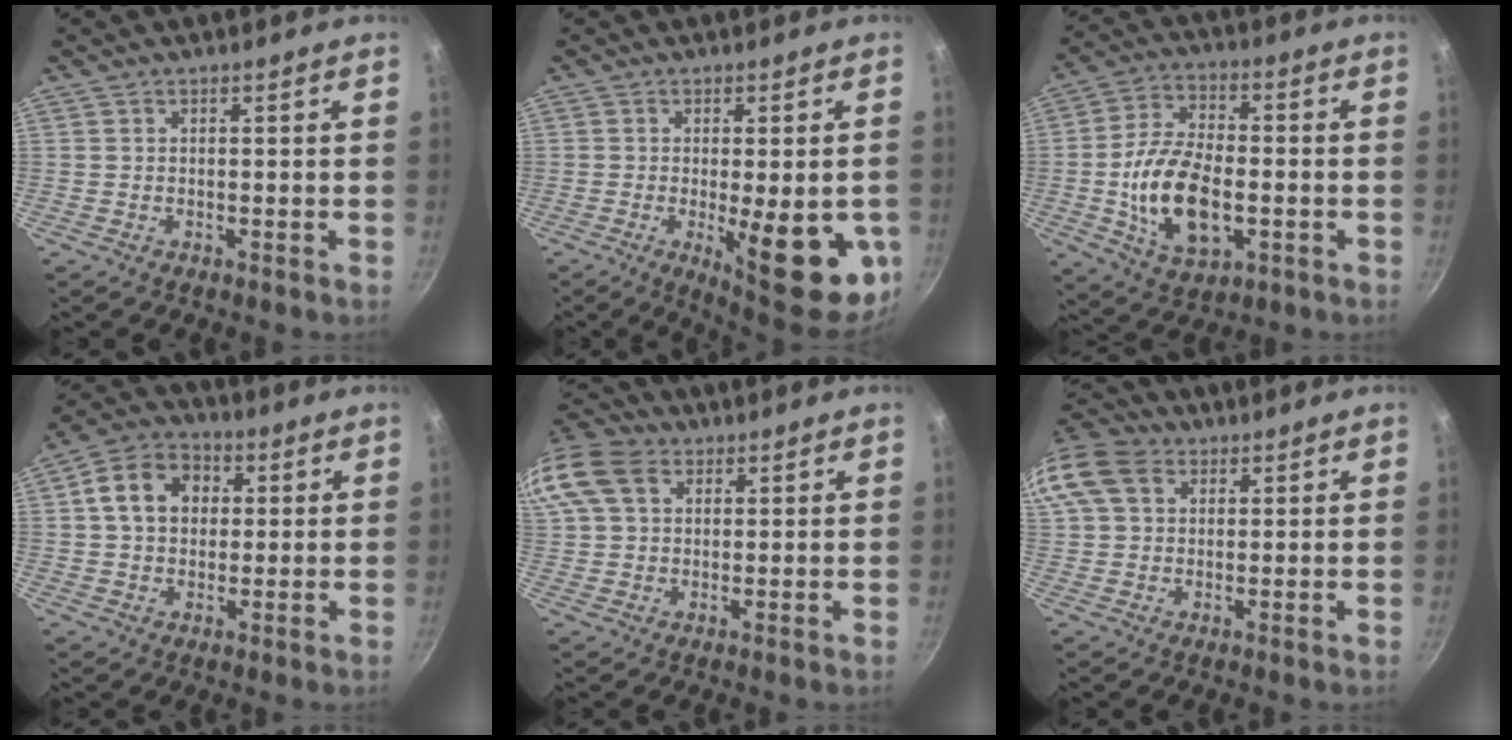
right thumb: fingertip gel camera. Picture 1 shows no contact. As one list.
[{"total": 17.5, "force": [-4.3, 5.6, 16.0], "torque": [-0.177, -0.018, -0.044]}, {"total": 16.2, "force": [-3.0, 9.0, 13.1], "torque": [-0.230, 0.016, -0.050]}, {"total": 10.9, "force": [2.3, 8.5, 6.4], "torque": [-0.085, 0.016, 0.023]}, {"total": 16.7, "force": [6.2, 12.4, 9.3], "torque": [-0.213, 0.032, 0.107]}, {"total": 14.2, "force": [4.8, 10.9, 7.8], "torque": [-0.164, 0.023, 0.077]}]